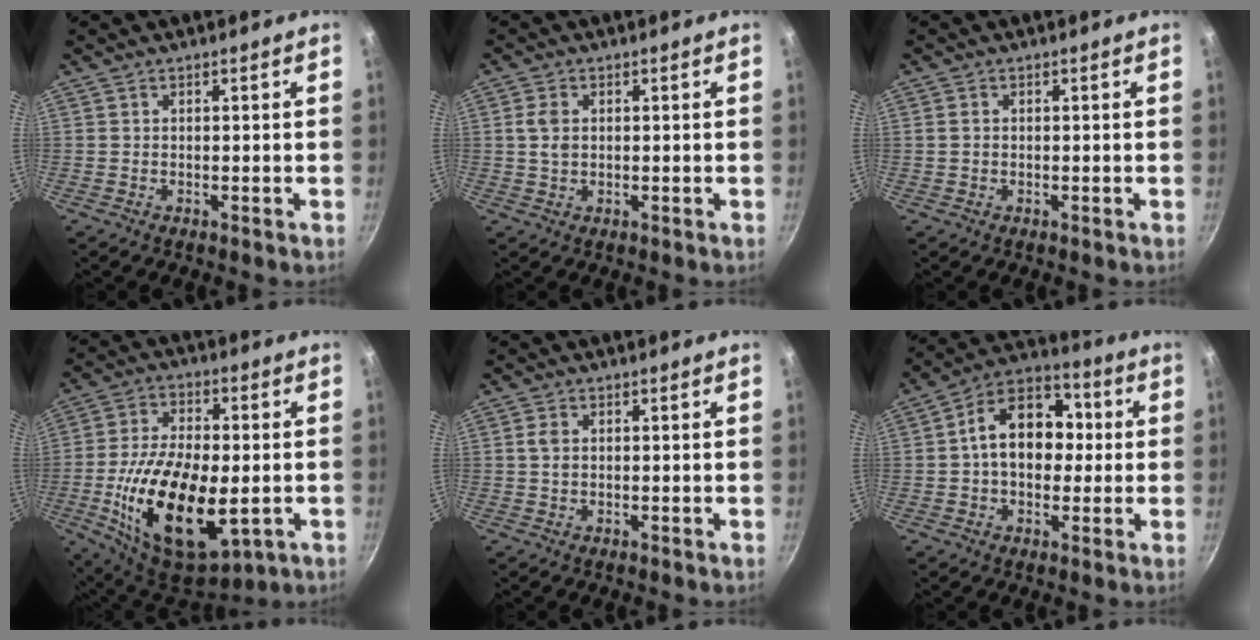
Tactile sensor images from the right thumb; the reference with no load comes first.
{"total": 3.5, "force": [0.6, 2.4, 2.4], "torque": [-0.048, 0.001, 0.008]}
{"total": 1.3, "force": [0.1, 1.1, 0.7], "torque": [-0.013, 0.004, 0.000]}
{"total": 23.8, "force": [-4.6, 12.4, 19.8], "torque": [-0.348, 0.006, -0.066]}
{"total": 2.1, "force": [0.3, 1.4, 1.4], "torque": [-0.030, 0.001, 0.004]}
{"total": 15.0, "force": [1.0, 10.7, 10.5], "torque": [-0.118, 0.033, -0.005]}